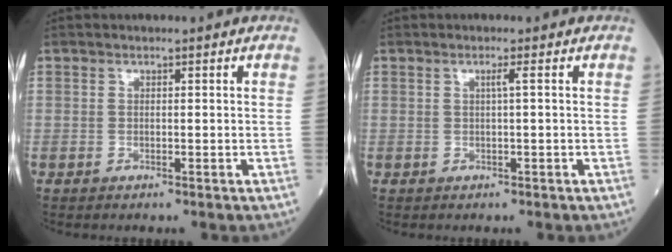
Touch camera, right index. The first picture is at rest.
{"total": 0.9, "force": [0.1, -0.3, 0.9], "torque": [-0.017, 0.002, 0.003]}